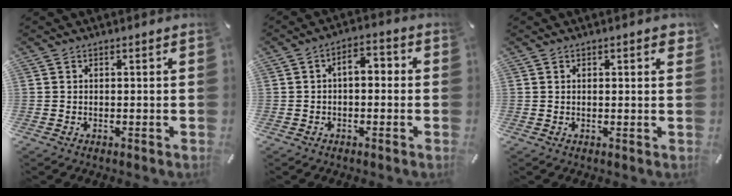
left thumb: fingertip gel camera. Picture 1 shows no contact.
{"total": 4.4, "force": [-0.9, 2.5, 3.6], "torque": [-0.059, 0.017, -0.023]}
{"total": 1.7, "force": [0.7, 0.4, 1.5], "torque": [-0.021, 0.000, 0.009]}